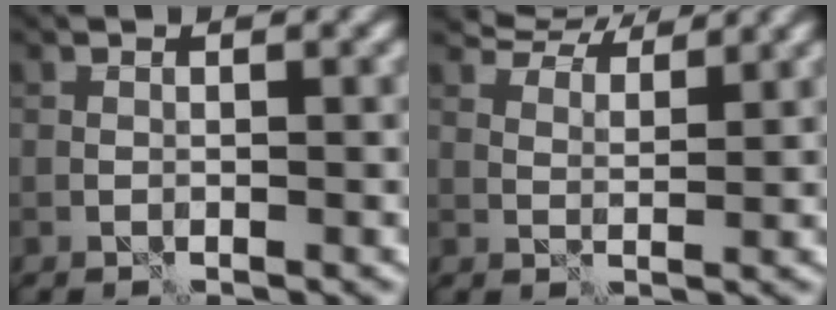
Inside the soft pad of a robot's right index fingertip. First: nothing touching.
{"total": 6.0, "force": [5.3, 1.6, 2.3], "torque": [-0.056, -0.012, 0.100]}